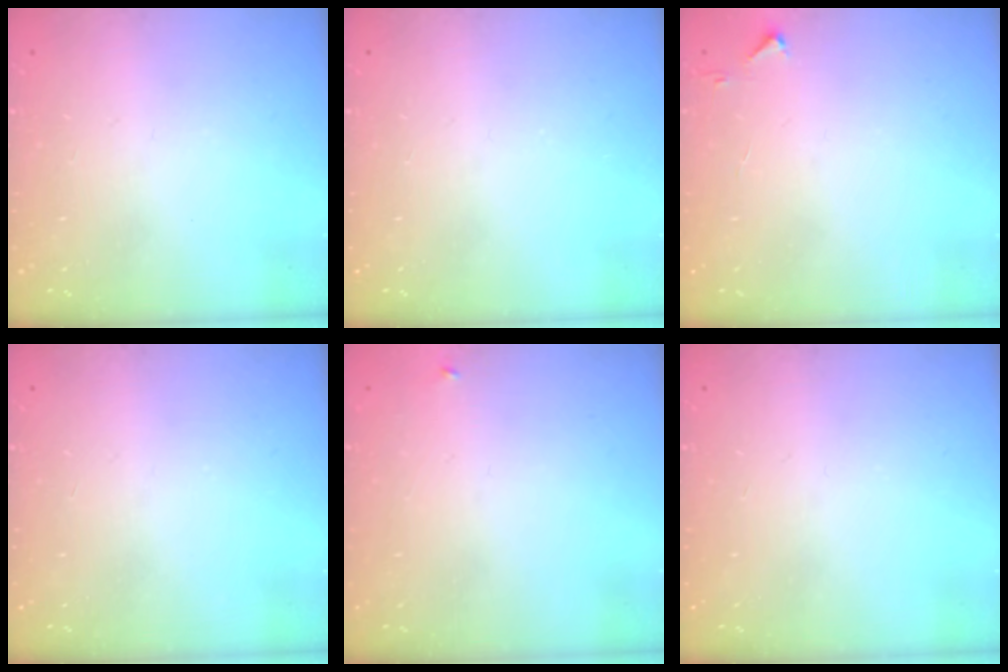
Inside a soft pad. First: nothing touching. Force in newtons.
{"total": 0.0}
{"total": 2.8, "press": 2.8, "slide": 0.4}
{"total": 0.0}
{"total": 2.3, "press": 2.3, "slide": 0.2}
{"total": 0.0}